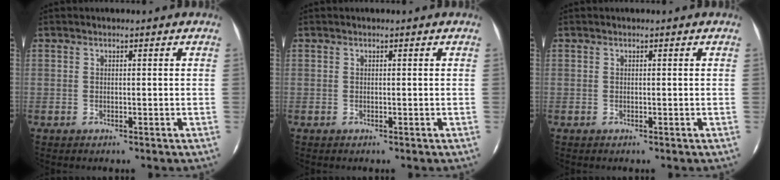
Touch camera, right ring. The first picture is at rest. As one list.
[{"total": 0.0}, {"total": 0.0}]